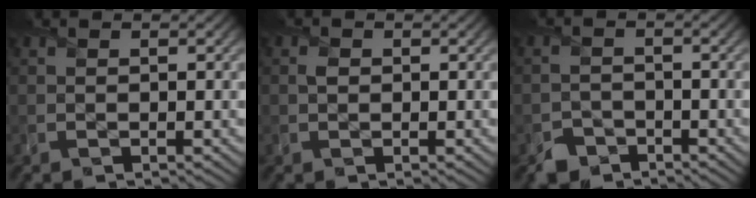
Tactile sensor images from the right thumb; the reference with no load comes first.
{"total": 0.8, "force": [0.1, 0.7, 0.3], "torque": [-0.006, -0.002, 0.000]}
{"total": 2.7, "force": [-2.1, 1.6, 0.3], "torque": [0.000, -0.001, -0.047]}